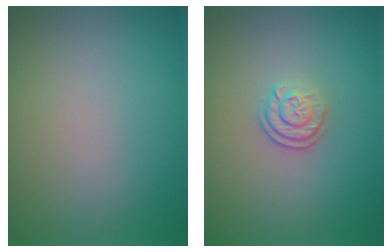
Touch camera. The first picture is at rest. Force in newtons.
{"total": 2.3, "press": 1.7, "slide": 1.5}